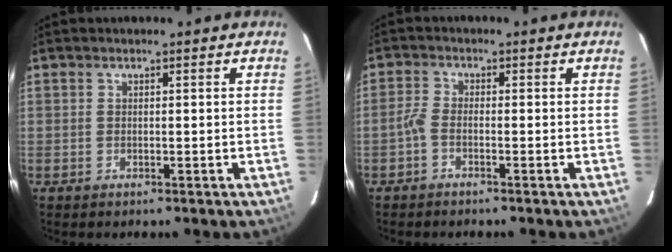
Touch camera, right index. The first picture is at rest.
{"total": 1.9, "force": [-1.3, 0.6, 1.3], "torque": [-0.040, 0.006, -0.031]}